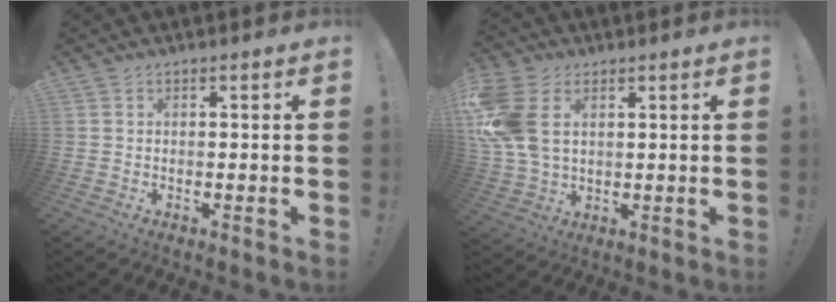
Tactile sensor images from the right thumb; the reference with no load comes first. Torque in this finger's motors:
{"motor_torque": [0.51, 0.72, 1.68, 0.34, 0.57]}